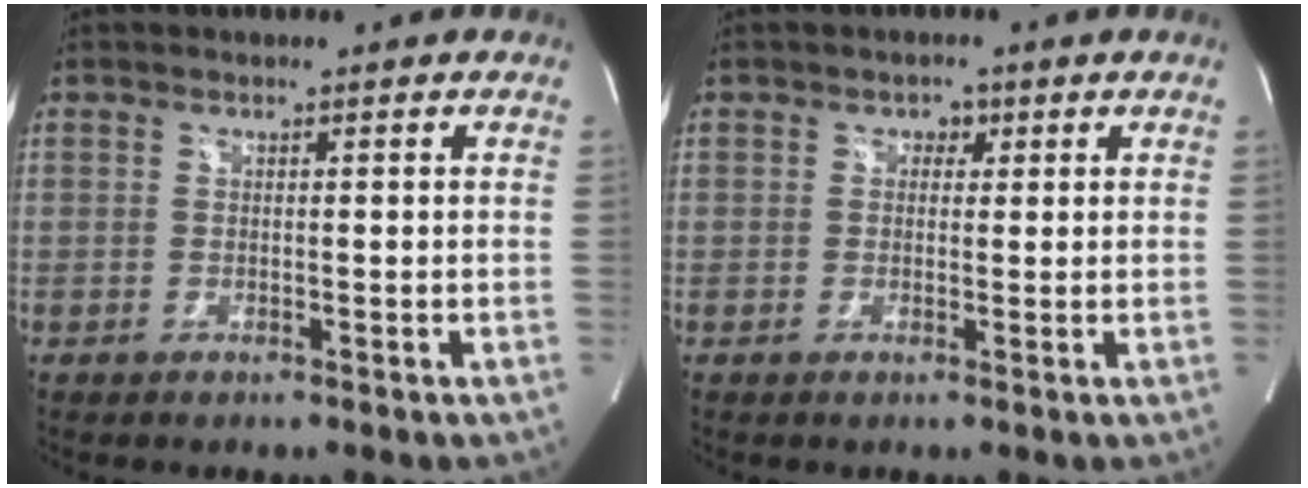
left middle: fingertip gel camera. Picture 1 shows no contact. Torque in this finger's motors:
{"motor_torque": [-0.18, 0.10, -0.07, -0.01]}